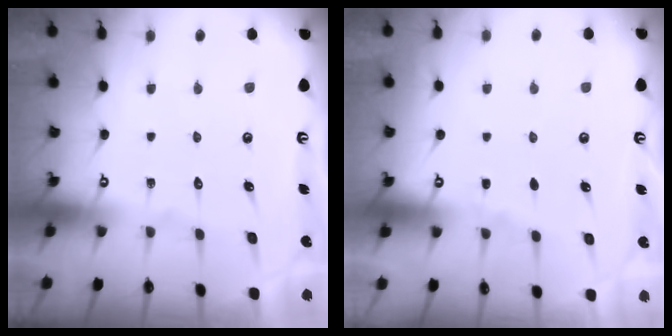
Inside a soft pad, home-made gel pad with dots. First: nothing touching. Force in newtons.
{"total": 2.8, "press": 2.7, "slide": 0.4}